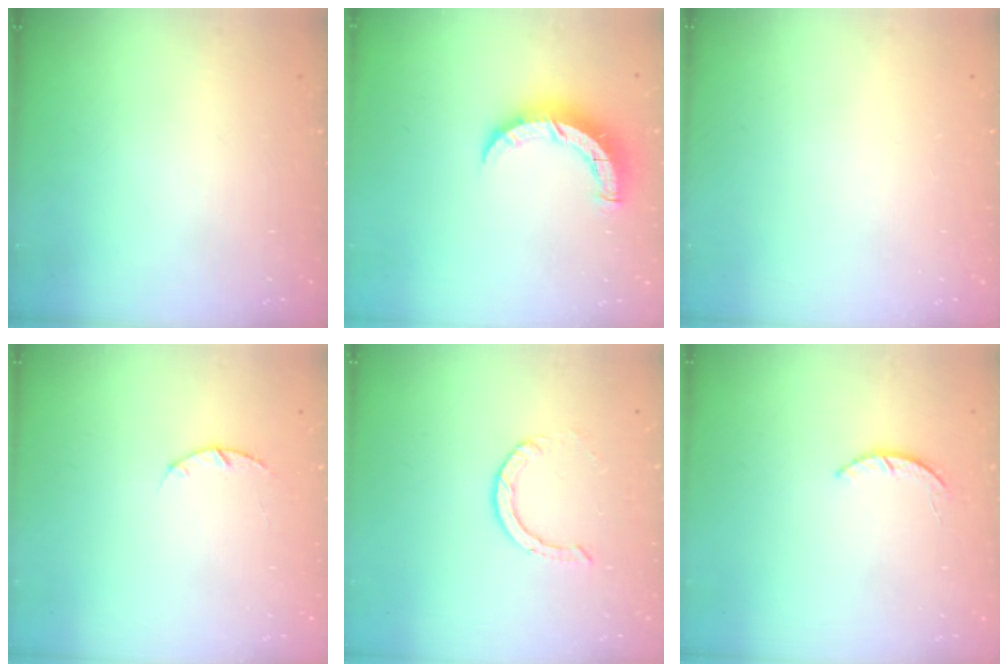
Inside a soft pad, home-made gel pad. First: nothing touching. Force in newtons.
{"total": 8.1, "press": 8.1, "slide": 0.5}
{"total": 0.0}
{"total": 3.2, "press": 3.2, "slide": 0.5}
{"total": 2.2, "press": 2.2, "slide": 0.2}
{"total": 1.9, "press": 1.9, "slide": 0.3}